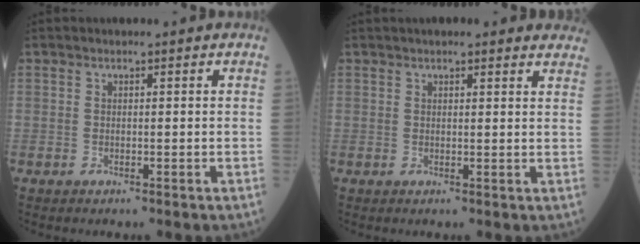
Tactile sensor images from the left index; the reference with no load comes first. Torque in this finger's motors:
{"motor_torque": [1.06, -1.08, 0.18, 0.08]}